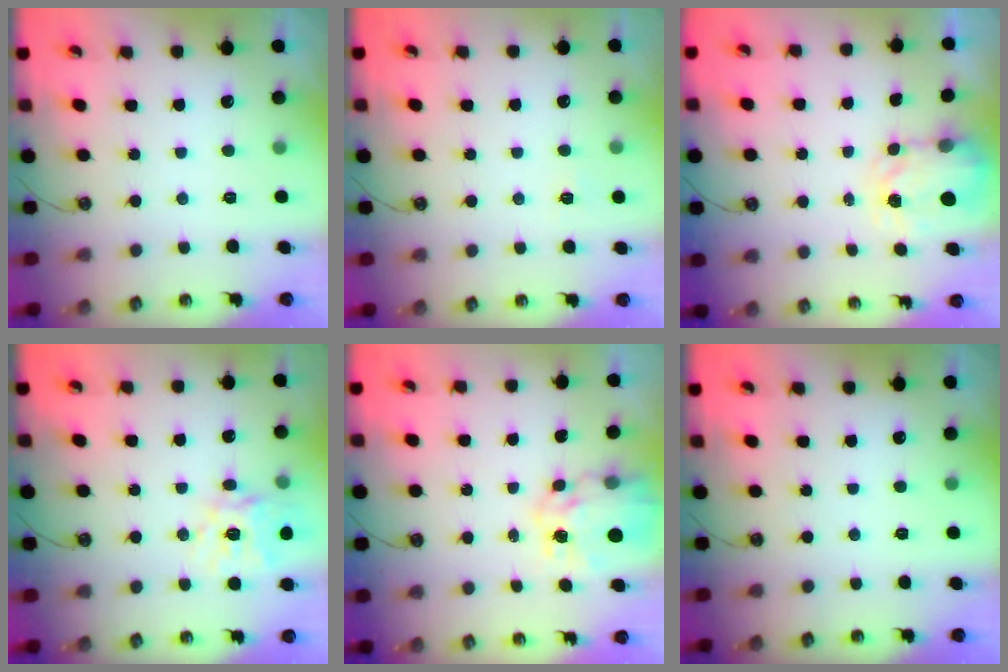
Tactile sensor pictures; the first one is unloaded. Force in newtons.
{"total": 3.4, "press": 3.4, "slide": 0.4}
{"total": 3.7, "press": 3.7, "slide": 0.5}
{"total": 15.8, "press": 15.7, "slide": 1.9}
{"total": 10.2, "press": 10.1, "slide": 0.9}
{"total": 0.0}